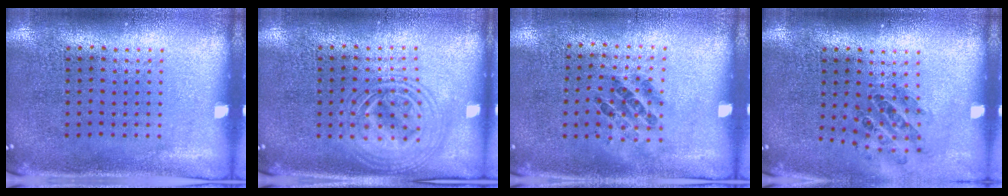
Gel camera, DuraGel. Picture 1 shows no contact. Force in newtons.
{"total": 2.9, "press": 2.9, "slide": 0.4}
{"total": 1.1, "press": 0.6, "slide": 0.9}
{"total": 0.9, "press": 0.9, "slide": 0.1}